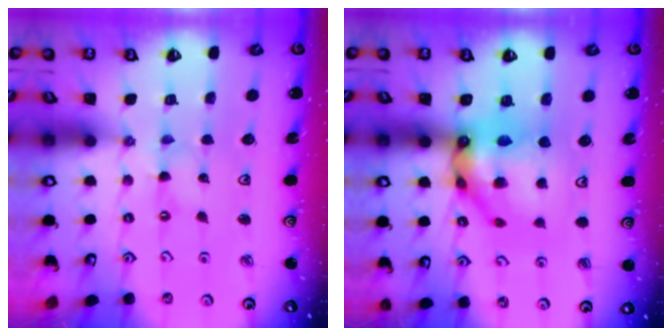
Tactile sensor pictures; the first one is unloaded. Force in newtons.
{"total": 15.0, "press": 14.8, "slide": 1.9}